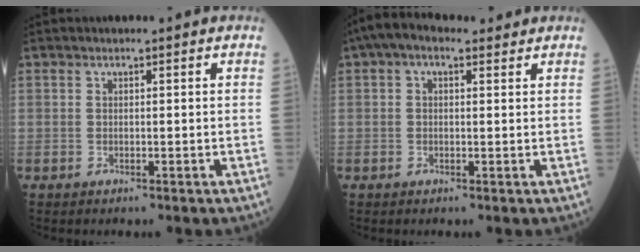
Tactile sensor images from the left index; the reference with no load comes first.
{"total": 4.7, "force": [2.8, 2.4, 3.0], "torque": [-0.063, 0.039, 0.046]}